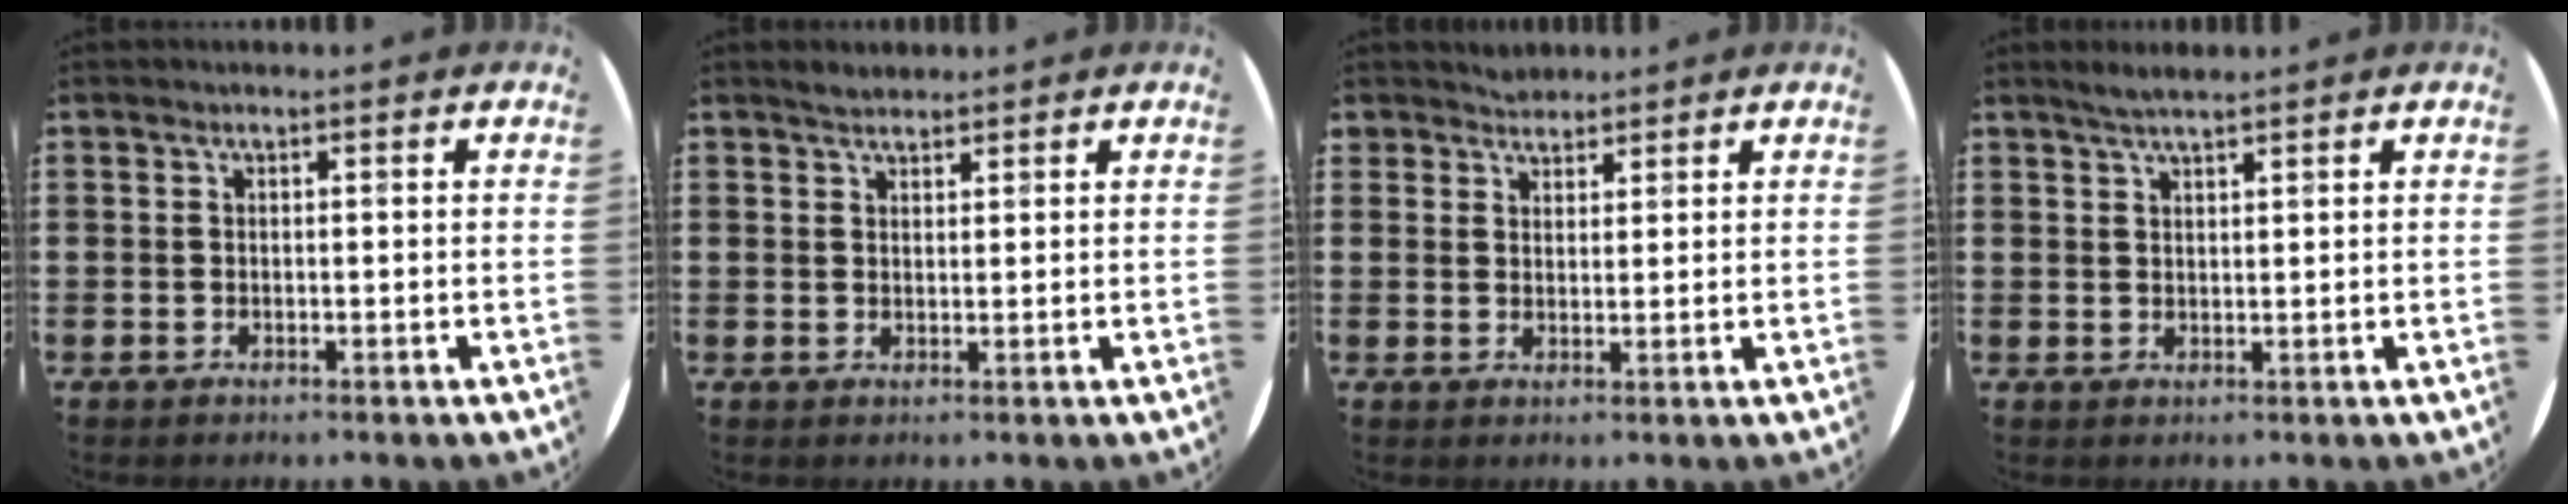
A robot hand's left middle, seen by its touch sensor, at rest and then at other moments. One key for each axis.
{"total": 1.7, "fx": 1.6, "fy": 0.5, "fz": 0.3, "tx": -0.008, "ty": 0.004, "tz": 0.030}
{"total": 2.3, "fx": 2.2, "fy": 0.6, "fz": -0.4, "tx": 0.003, "ty": 0.001, "tz": 0.044}
{"total": 2.2, "fx": 1.9, "fy": 0.1, "fz": 1.1, "tx": -0.024, "ty": 0.003, "tz": 0.035}